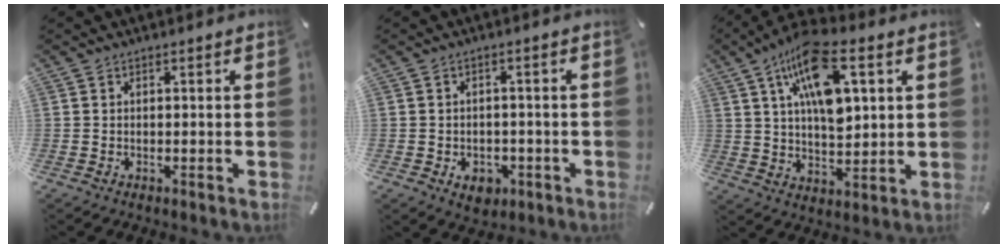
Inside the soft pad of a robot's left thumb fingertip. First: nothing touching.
{"total": 5.0, "force": [-2.0, 3.9, 2.5], "torque": [-0.036, 0.005, -0.035]}
{"total": 15.5, "force": [6.5, 7.4, 12.0], "torque": [-0.218, -0.010, 0.109]}